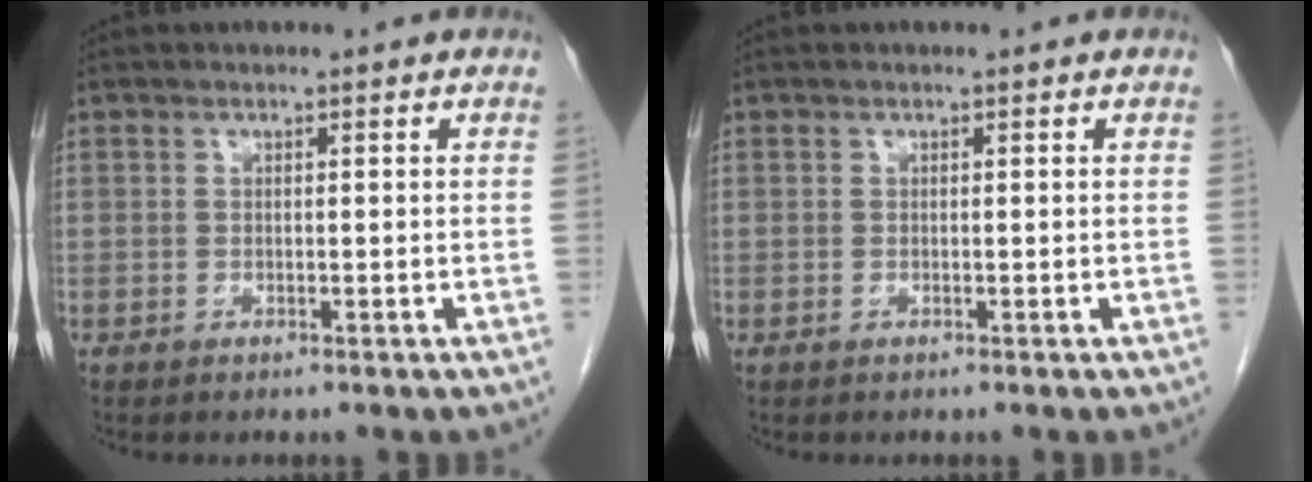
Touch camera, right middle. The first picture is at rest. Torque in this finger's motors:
{"motor_torque": [0.02, 0.15, -0.01, 0.00]}